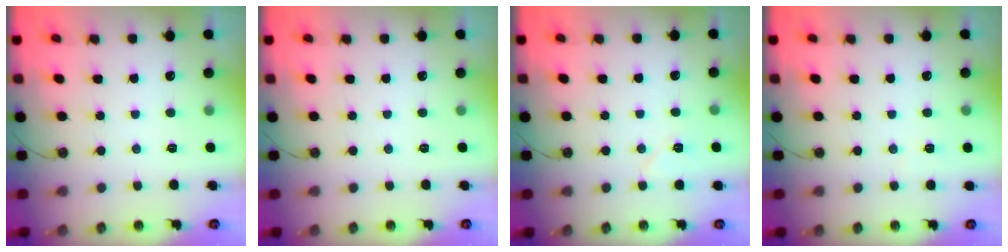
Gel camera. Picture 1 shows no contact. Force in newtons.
{"total": 0.0}
{"total": 6.8, "press": 5.3, "slide": 4.3}
{"total": 2.1, "press": 2.1, "slide": 0.5}